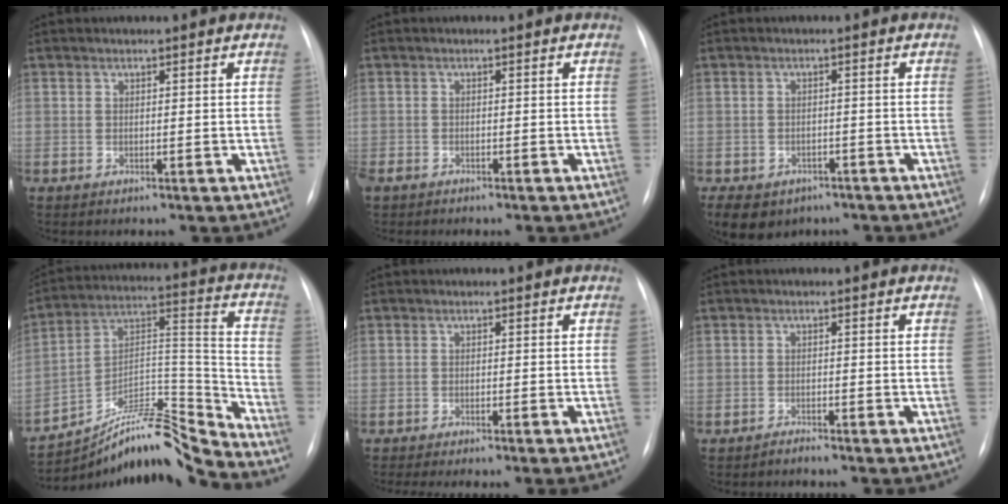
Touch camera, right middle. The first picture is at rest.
{"total": 2.3, "force": [-1.8, 1.2, 0.7], "torque": [-0.011, 0.000, -0.025]}
{"total": 16.7, "force": [-9.0, 12.5, 6.3], "torque": [-0.204, -0.009, -0.107]}
{"total": 13.9, "force": [-13.4, -1.4, 3.2], "torque": [-0.043, 0.069, -0.234]}
{"total": 4.8, "force": [-4.0, -0.8, 2.5], "torque": [-0.024, -0.006, -0.059]}
{"total": 1.0, "force": [-1.0, -0.2, 0.2], "torque": [-0.005, -0.002, -0.017]}